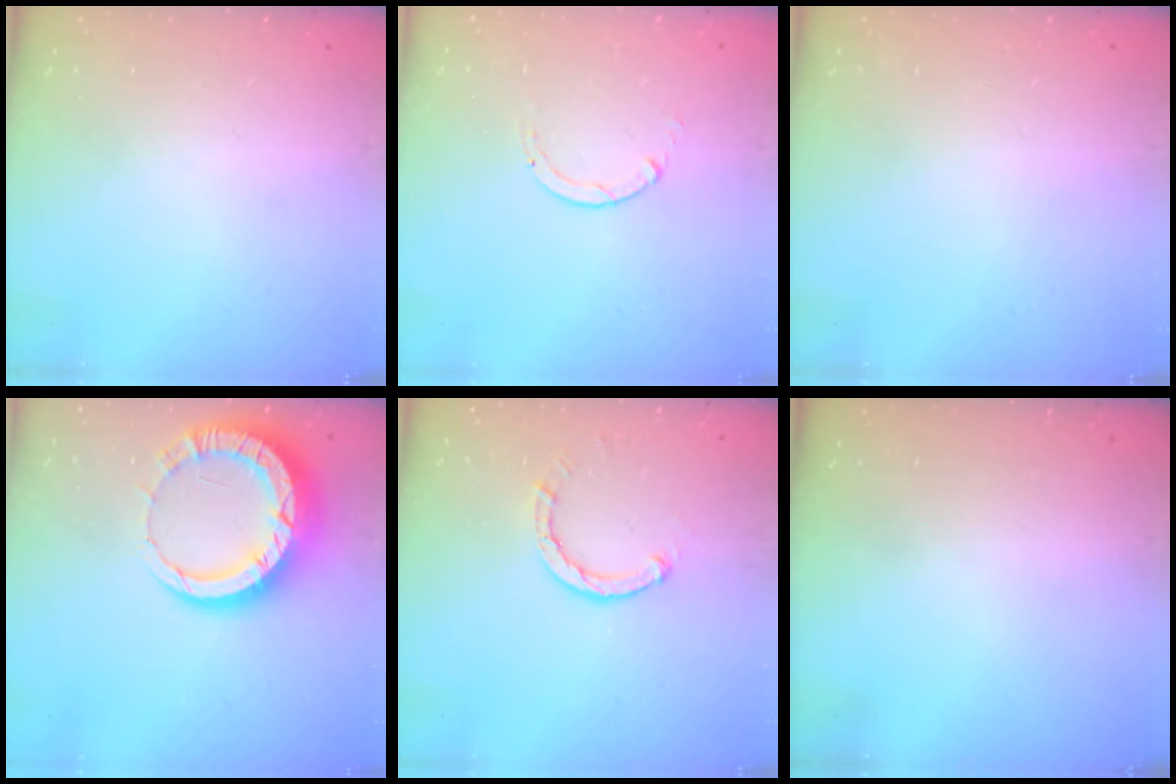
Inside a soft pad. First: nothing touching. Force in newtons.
{"total": 0.8, "press": 0.7, "slide": 0.1}
{"total": 2.4, "press": 2.4, "slide": 0.2}
{"total": 12.4, "press": 12.3, "slide": 1.2}
{"total": 2.6, "press": 2.6, "slide": 0.3}
{"total": 0.0}